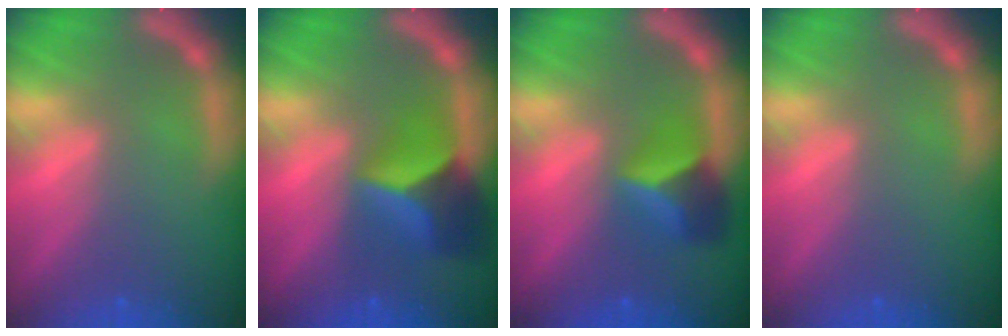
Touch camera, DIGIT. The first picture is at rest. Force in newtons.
{"total": 6.4}
{"total": 4.4}
{"total": 0.0}